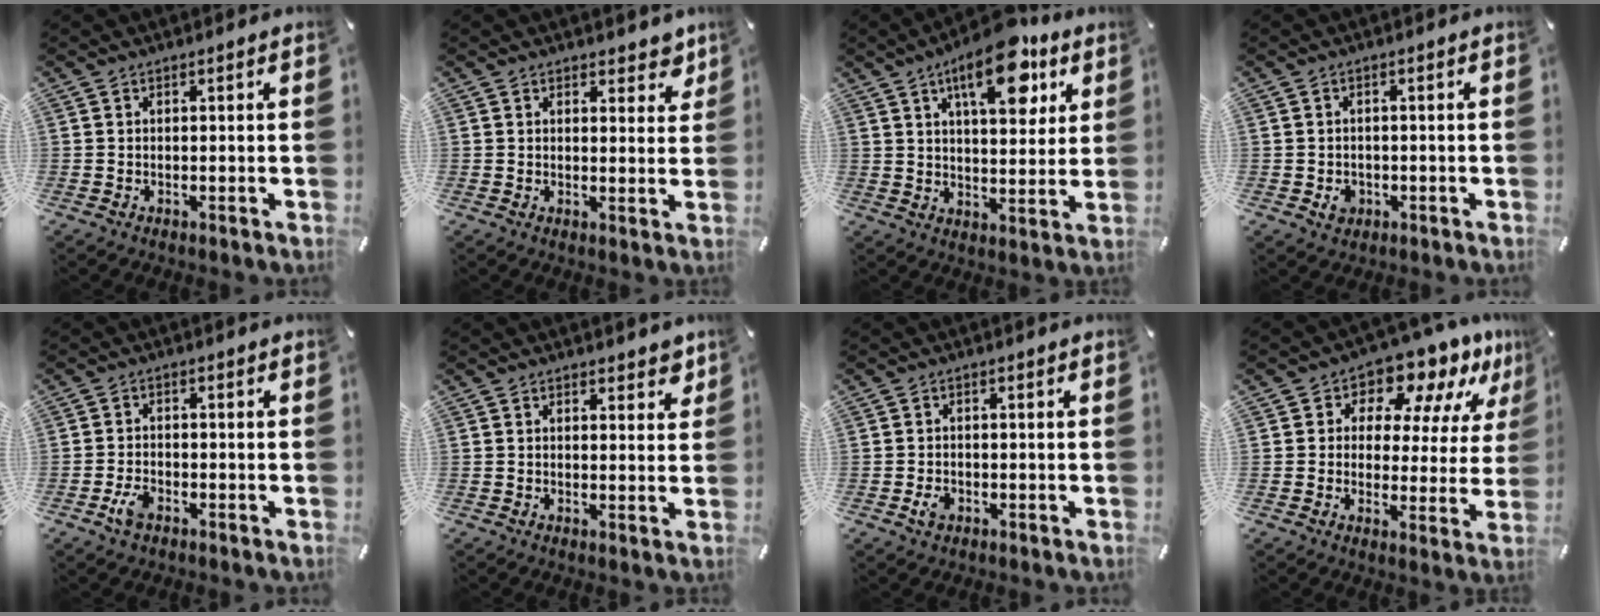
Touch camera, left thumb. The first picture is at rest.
{"total": 4.2, "force": [3.0, 2.6, 1.6], "torque": [0.002, -0.019, 0.047]}
{"total": 16.2, "force": [8.9, 7.2, 11.4], "torque": [-0.155, -0.034, 0.144]}
{"total": 3.0, "force": [-0.8, 2.6, 1.3], "torque": [-0.006, -0.003, -0.016]}
{"total": 3.7, "force": [-1.9, 2.1, 2.3], "torque": [-0.060, 0.001, -0.039]}
{"total": 2.9, "force": [1.9, 1.8, 1.2], "torque": [-0.004, -0.005, 0.029]}
{"total": 2.3, "force": [-0.9, 1.7, 1.2], "torque": [-0.031, 0.000, -0.018]}
{"total": 11.3, "force": [8.9, 5.3, 4.5], "torque": [-0.069, -0.077, 0.153]}